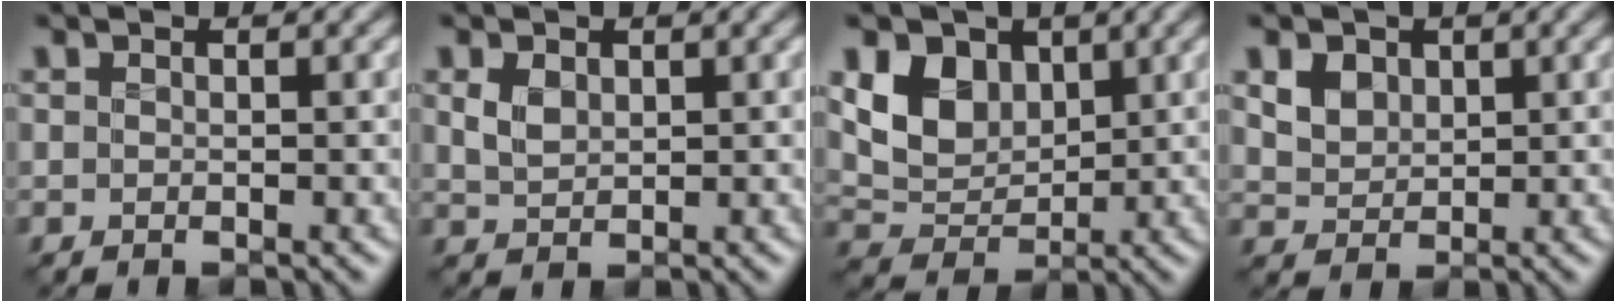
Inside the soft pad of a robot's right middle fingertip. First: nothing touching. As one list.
[{"total": 1.7, "force": [0.5, 1.2, 1.0], "torque": [-0.030, -0.003, 0.015]}, {"total": 5.0, "force": [1.7, 3.8, 2.8], "torque": [-0.058, -0.008, 0.024]}, {"total": 3.7, "force": [1.7, 2.7, 1.9], "torque": [-0.059, 0.003, 0.036]}]